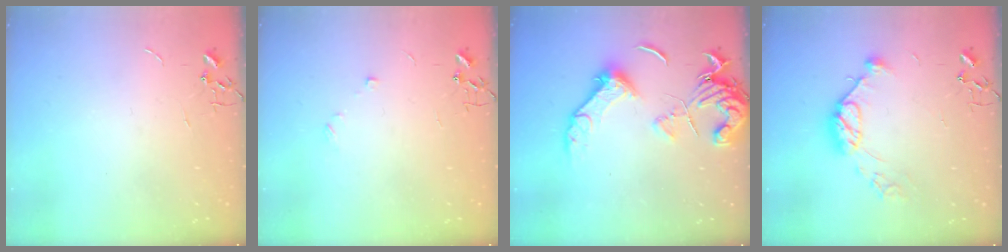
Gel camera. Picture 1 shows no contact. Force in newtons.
{"total": 5.7, "press": 5.6, "slide": 0.6}
{"total": 15.8, "press": 15.8, "slide": 0.8}
{"total": 11.3, "press": 11.3, "slide": 1.0}